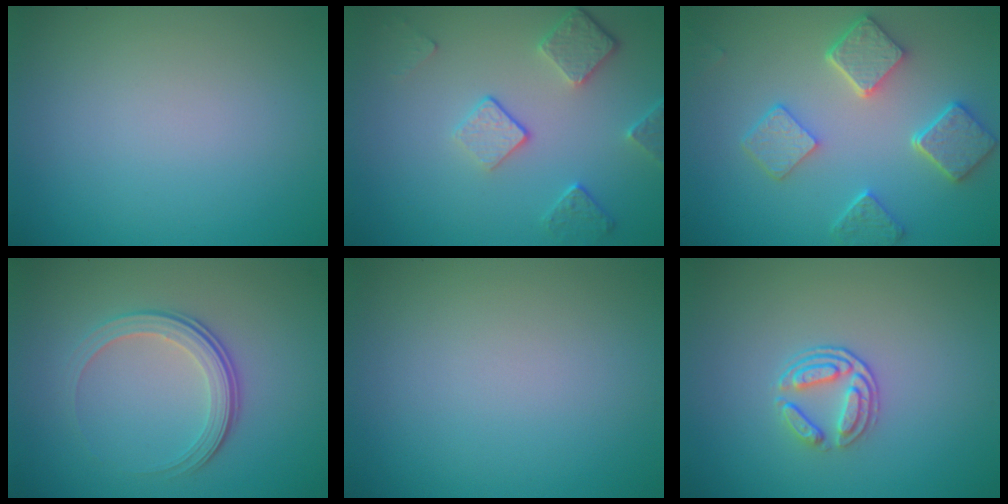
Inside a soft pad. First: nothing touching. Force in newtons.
{"total": 3.9, "press": 3.1, "slide": 2.4}
{"total": 5.5, "press": 4.4, "slide": 3.3}
{"total": 3.7, "press": 2.6, "slide": 2.6}
{"total": 0.0}
{"total": 2.4, "press": 1.9, "slide": 1.5}